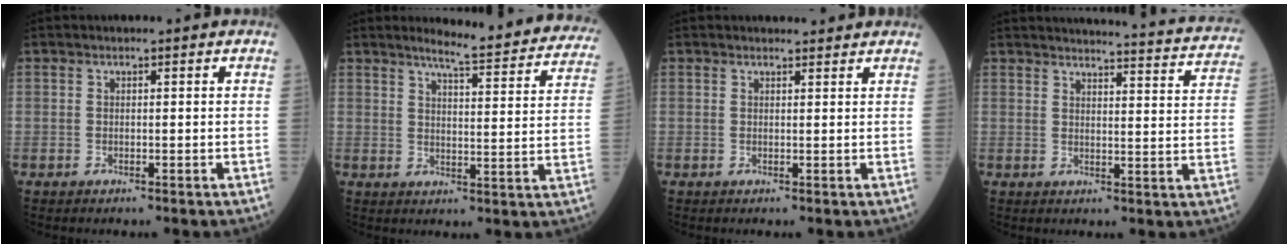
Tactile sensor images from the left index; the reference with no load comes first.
{"total": 16.9, "force": [15.5, 1.4, 6.5], "torque": [-0.075, -0.054, 0.171]}
{"total": 2.4, "force": [2.3, 0.5, 0.3], "torque": [-0.008, 0.009, 0.029]}
{"total": 19.3, "force": [18.7, 0.9, 4.6], "torque": [-0.054, -0.069, 0.200]}